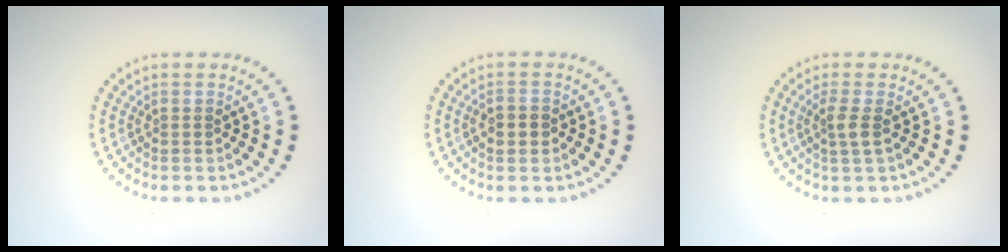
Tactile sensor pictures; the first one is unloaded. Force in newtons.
{"total": 1.7, "press": 1.7, "slide": 0.5}
{"total": 1.7, "press": 1.4, "slide": 1.0}